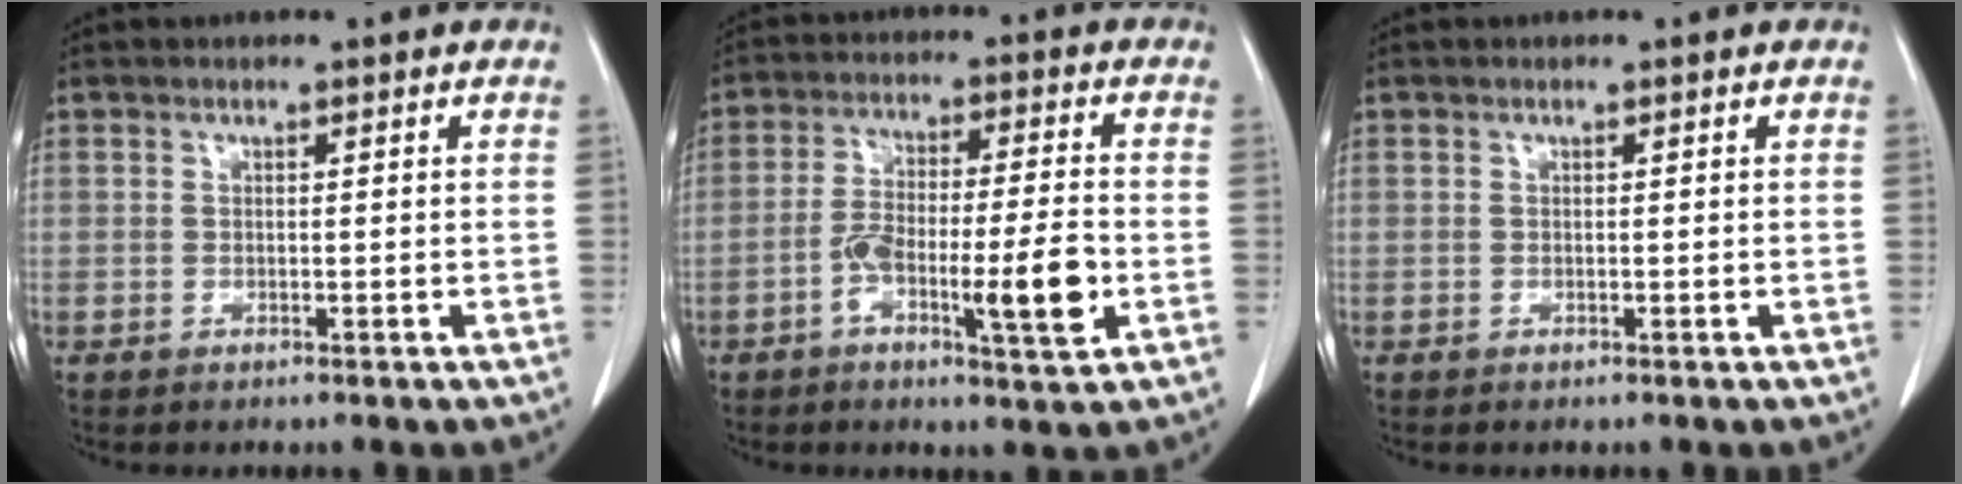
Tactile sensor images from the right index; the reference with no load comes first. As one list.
[{"total": 10.8, "force": [-3.5, 1.3, 10.1], "torque": [-0.178, 0.005, -0.058]}, {"total": 0.0}]